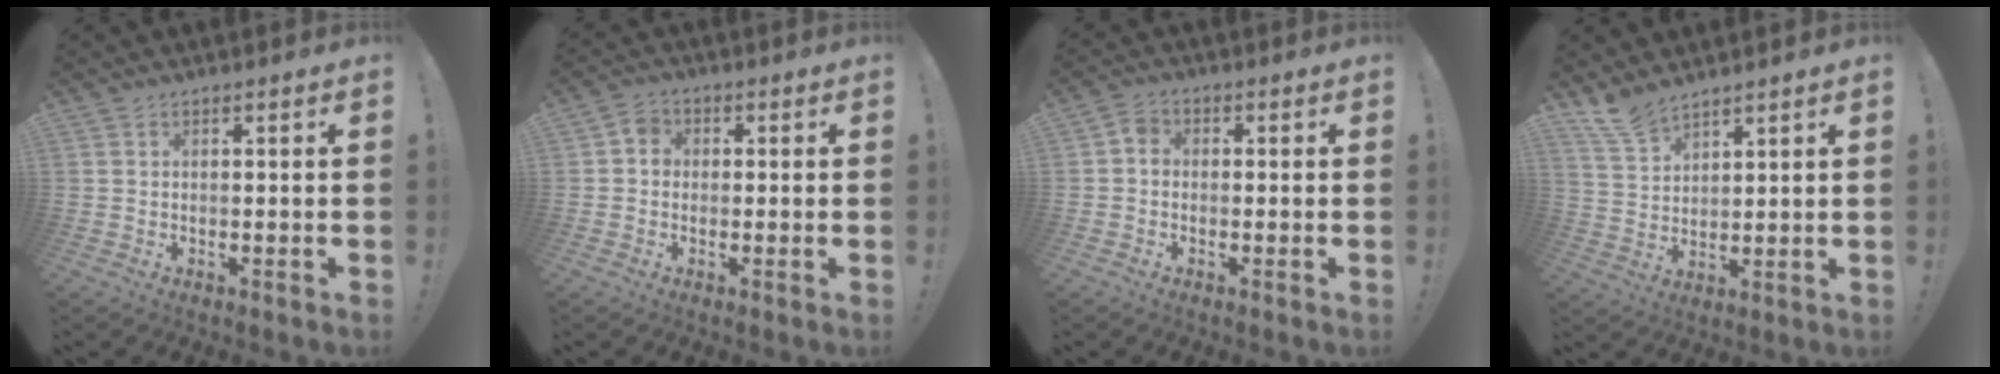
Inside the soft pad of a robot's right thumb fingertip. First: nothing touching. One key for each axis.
{"total": 3.9, "fx": -0.5, "fy": 3.4, "fz": 1.9, "tx": -0.030, "ty": 0.012, "tz": -0.009}
{"total": 3.1, "fx": -0.7, "fy": 2.5, "fz": 1.8, "tx": -0.031, "ty": 0.014, "tz": -0.012}
{"total": 7.6, "fx": 6.7, "fy": 2.7, "fz": 2.5, "tx": -0.046, "ty": -0.045, "tz": 0.128}